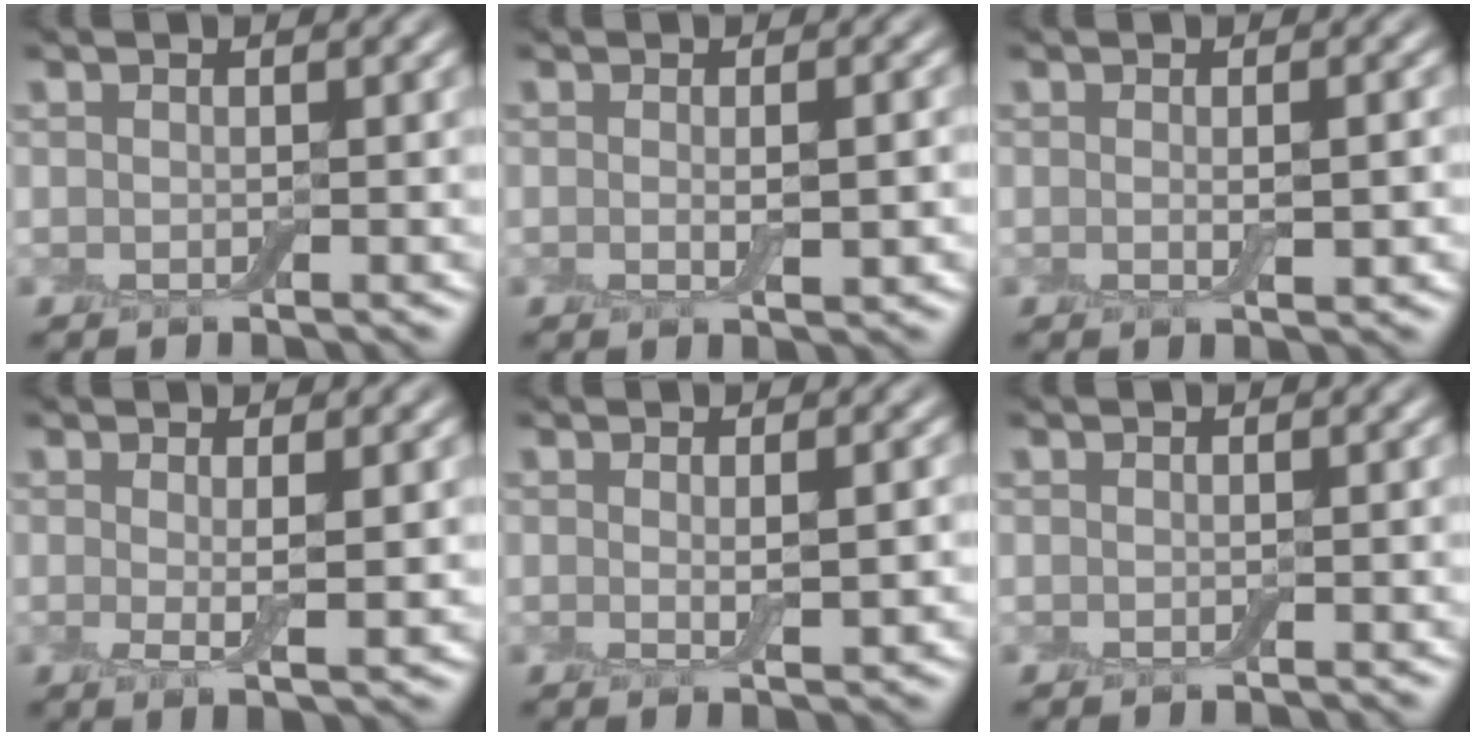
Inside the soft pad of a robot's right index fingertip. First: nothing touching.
{"total": 2.3, "force": [-0.1, 0.5, 2.2], "torque": [-0.040, -0.006, -0.003]}
{"total": 2.0, "force": [0.0, 0.3, 1.9], "torque": [-0.033, -0.004, -0.001]}
{"total": 2.6, "force": [0.4, 0.5, 2.5], "torque": [-0.043, -0.014, 0.010]}
{"total": 2.2, "force": [0.2, 0.4, 2.2], "torque": [-0.036, -0.006, 0.003]}
{"total": 0.0}